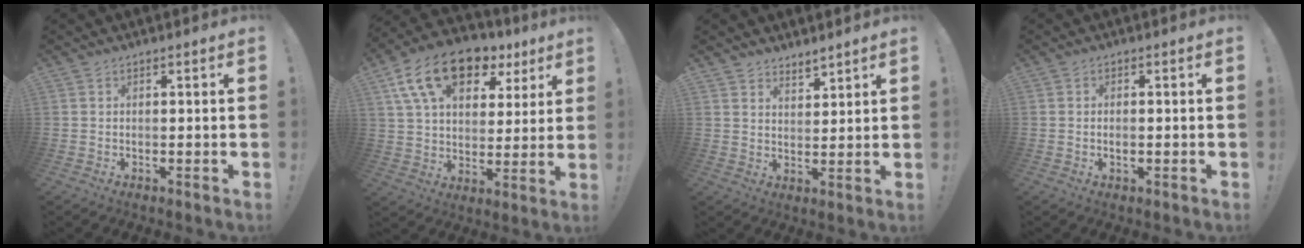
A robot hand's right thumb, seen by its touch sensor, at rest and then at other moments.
{"total": 18.4, "force": [10.0, 10.8, 11.1], "torque": [-0.173, -0.047, 0.180]}
{"total": 4.4, "force": [4.0, 1.7, 0.4], "torque": [0.010, -0.035, 0.072]}
{"total": 1.1, "force": [0.0, 0.6, 0.9], "torque": [-0.009, -0.001, -0.001]}